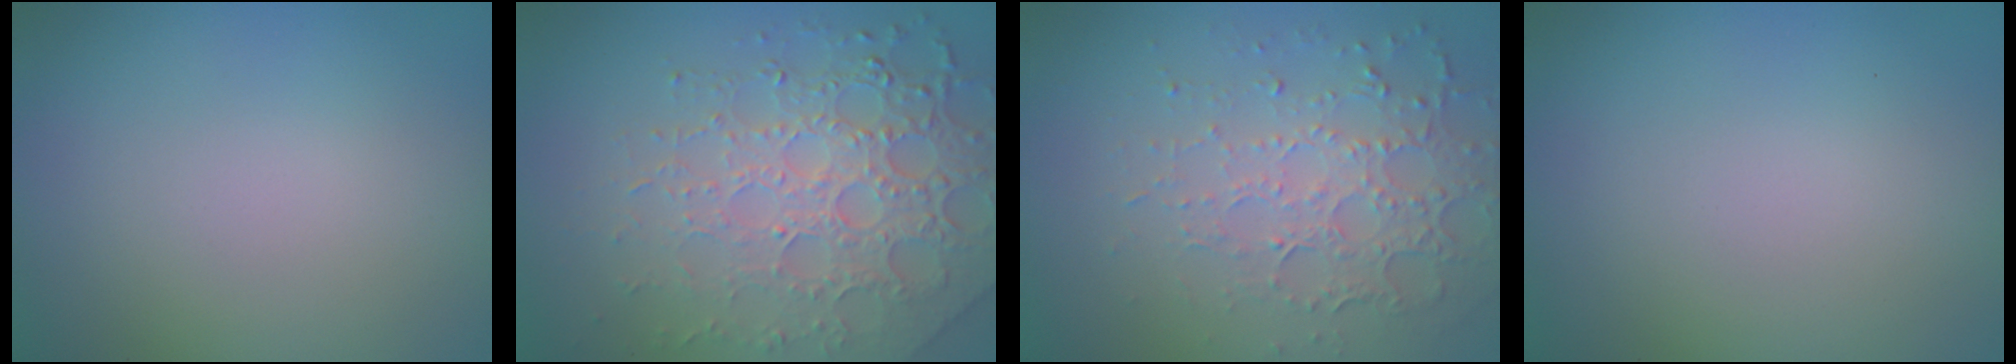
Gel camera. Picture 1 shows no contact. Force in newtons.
{"total": 7.3, "press": 5.2, "slide": 5.1}
{"total": 4.9, "press": 3.4, "slide": 3.5}
{"total": 0.0}